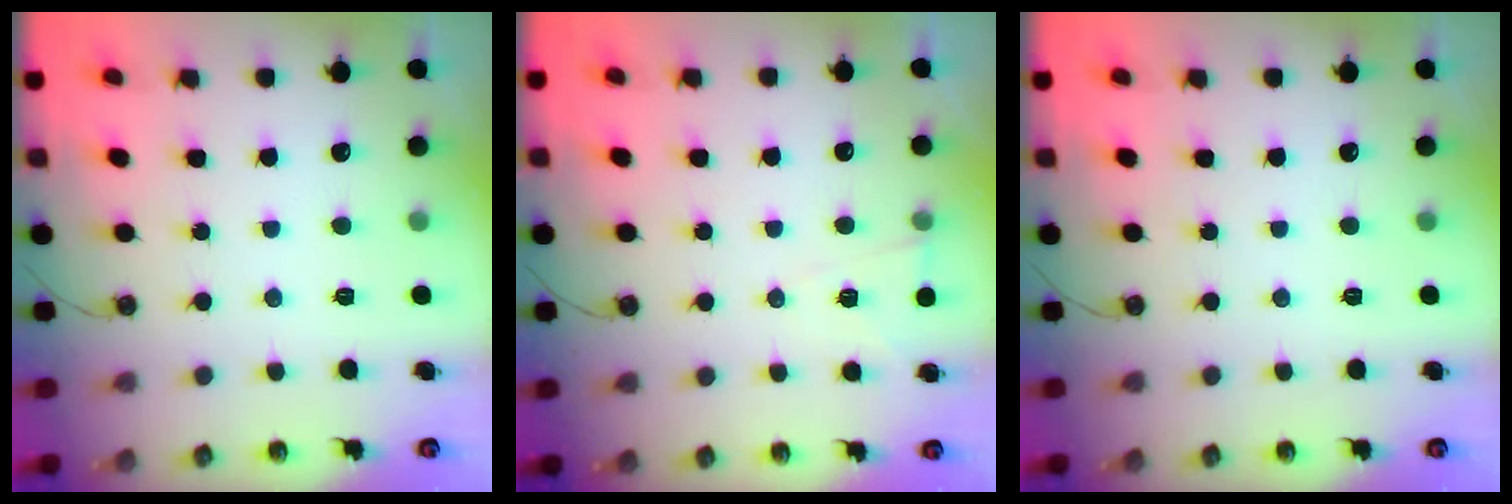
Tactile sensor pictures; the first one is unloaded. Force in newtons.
{"total": 4.8, "press": 3.3, "slide": 3.4}
{"total": 0.0}